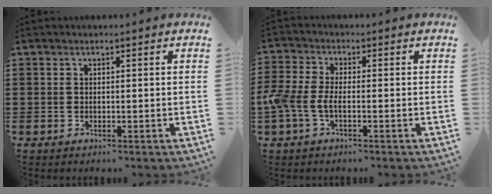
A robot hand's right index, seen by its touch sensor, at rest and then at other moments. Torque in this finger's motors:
{"motor_torque": [1.61, -0.53, 0.54, 0.17]}